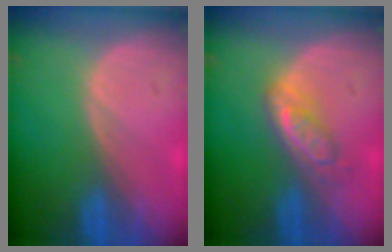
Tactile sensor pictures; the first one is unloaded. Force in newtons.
{"total": 5.0, "press": 4.6, "slide": 2.0}